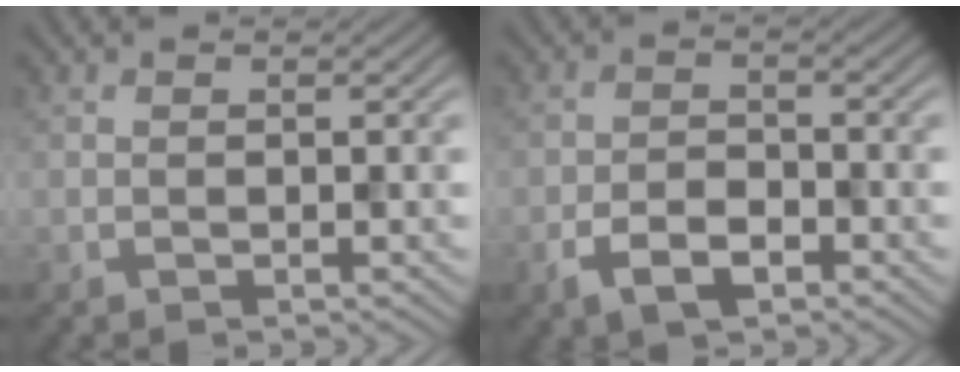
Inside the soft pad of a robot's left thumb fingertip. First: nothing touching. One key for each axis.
{"total": 4.7, "fx": -2.7, "fy": 2.5, "fz": 3.0, "tx": -0.058, "ty": -0.004, "tz": -0.056}